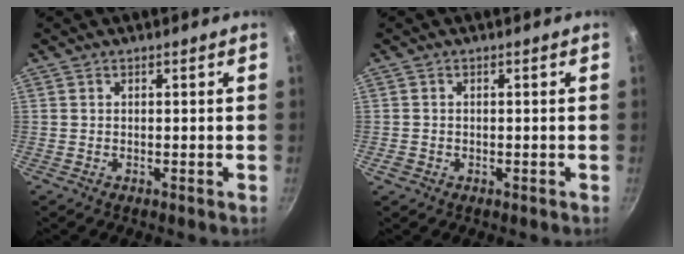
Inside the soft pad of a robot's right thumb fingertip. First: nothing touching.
{"total": 1.4, "force": [-0.5, 1.2, 0.7], "torque": [-0.012, 0.001, -0.008]}